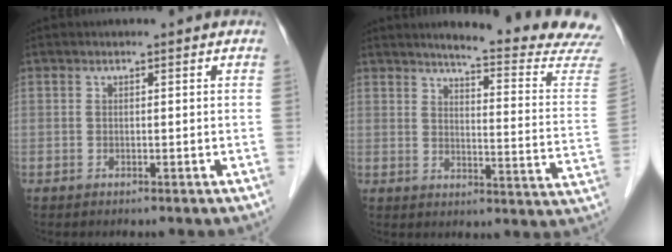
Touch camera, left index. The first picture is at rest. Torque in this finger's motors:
{"motor_torque": [0.26, -0.15, 0.21, 0.05]}